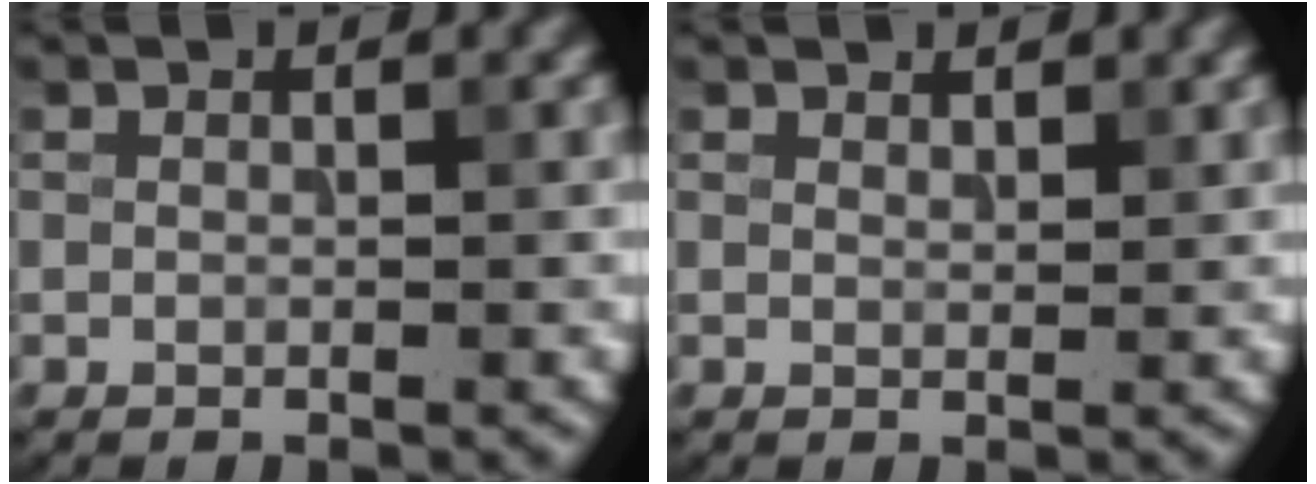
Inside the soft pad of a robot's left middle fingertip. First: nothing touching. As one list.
[{"total": 1.1, "force": [1.1, 0.4, 0.2], "torque": [-0.005, -0.001, 0.018]}]